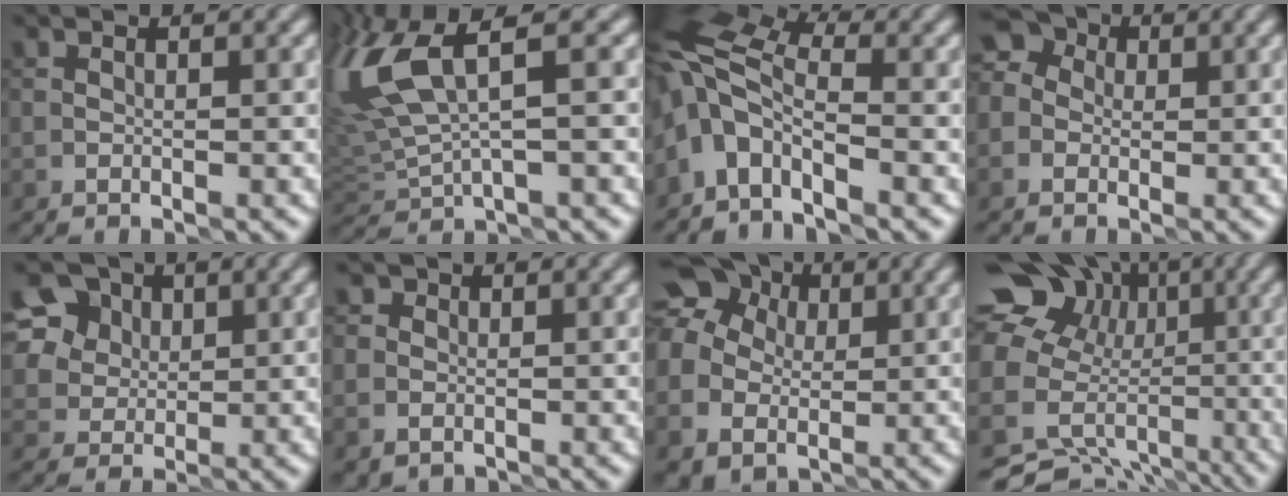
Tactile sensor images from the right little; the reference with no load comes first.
{"total": 8.7, "force": [3.0, 3.1, 7.5], "torque": [-0.187, 0.011, 0.060]}
{"total": 6.1, "force": [-1.5, 3.1, 5.1], "torque": [-0.099, 0.016, -0.050]}
{"total": 4.8, "force": [0.5, 4.3, 2.1], "torque": [-0.027, 0.029, -0.022]}
{"total": 9.5, "force": [5.0, 6.9, 4.2], "torque": [-0.086, 0.026, 0.081]}
{"total": 2.0, "force": [0.2, 1.9, 0.6], "torque": [0.003, 0.009, -0.007]}
{"total": 11.8, "force": [2.4, 10.1, 5.6], "torque": [-0.118, 0.025, 0.020]}
{"total": 16.9, "force": [0.6, 15.3, 7.2], "torque": [-0.162, 0.032, 0.016]}